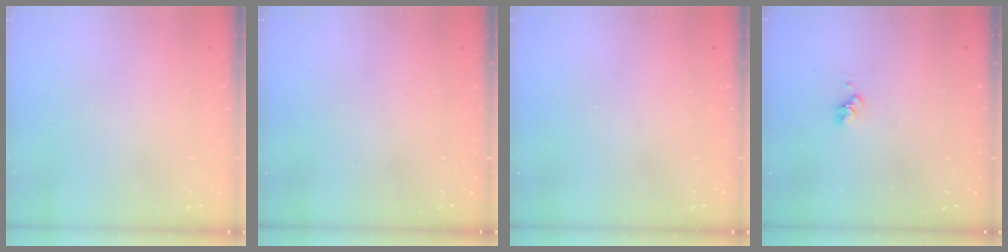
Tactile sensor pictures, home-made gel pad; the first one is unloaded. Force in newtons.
{"total": 0.0}
{"total": 0.0}
{"total": 2.8, "press": 2.8, "slide": 0.3}